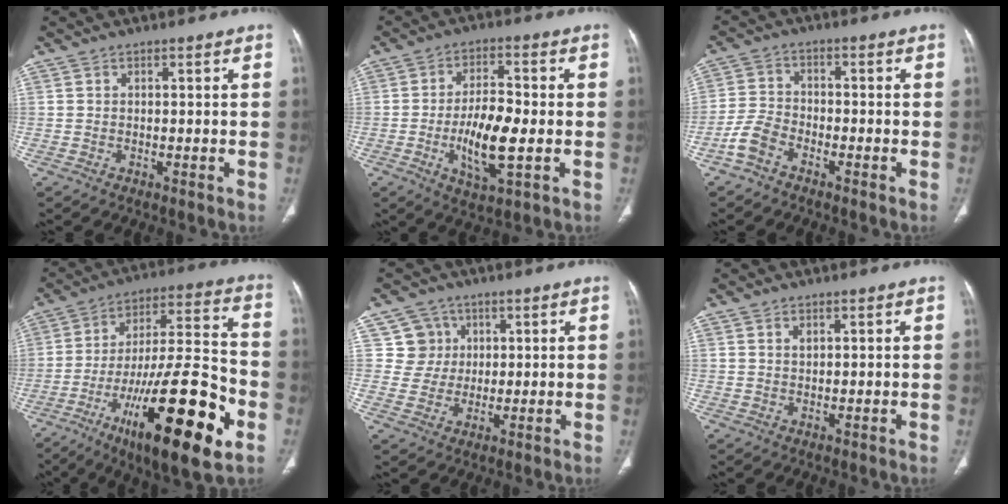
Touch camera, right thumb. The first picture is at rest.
{"total": 10.8, "force": [-2.1, 3.8, 9.9], "torque": [-0.180, 0.002, -0.037]}
{"total": 4.9, "force": [-3.3, 2.7, 2.5], "torque": [-0.050, 0.018, -0.072]}
{"total": 27.4, "force": [-11.5, 7.0, 23.9], "torque": [-0.369, 0.048, -0.176]}
{"total": 6.1, "force": [1.9, 5.8, 0.1], "torque": [0.036, -0.003, 0.032]}
{"total": 1.3, "force": [0.7, 0.7, 0.8], "torque": [-0.012, -0.003, 0.013]}